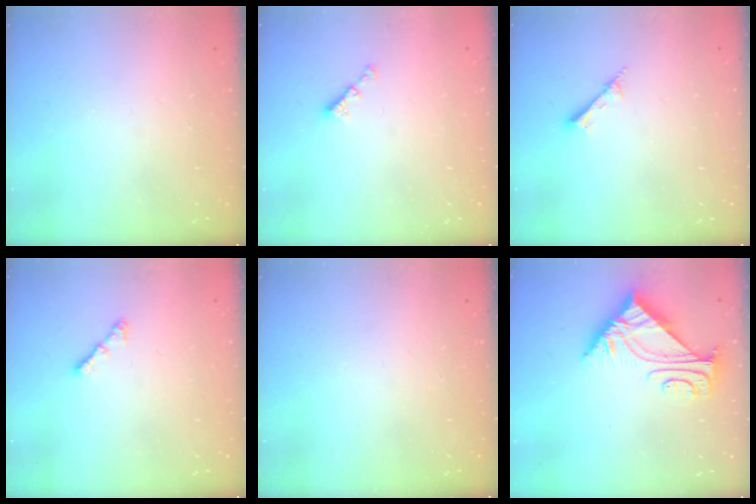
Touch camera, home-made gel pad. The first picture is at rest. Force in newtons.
{"total": 2.5, "press": 2.5, "slide": 0.4}
{"total": 1.8, "press": 1.8, "slide": 0.0}
{"total": 2.7, "press": 2.7, "slide": 0.6}
{"total": 0.0}
{"total": 6.0, "press": 6.0, "slide": 0.8}